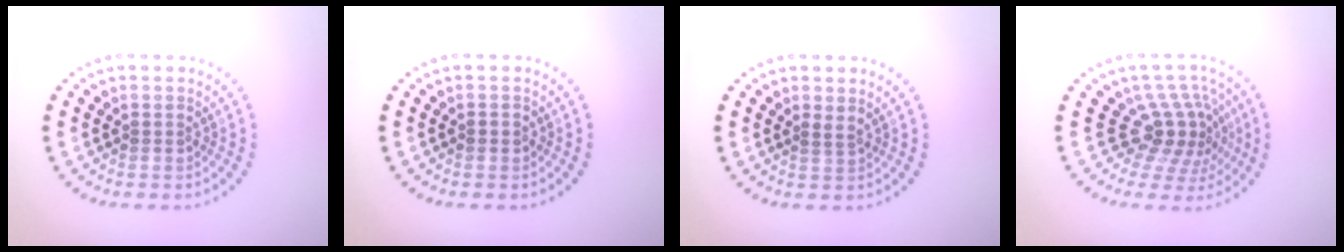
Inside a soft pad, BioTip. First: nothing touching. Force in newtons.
{"total": 0.9, "press": 0.9, "slide": 0.2}
{"total": 0.7, "press": 0.3, "slide": 0.6}
{"total": 4.1, "press": 2.8, "slide": 2.9}